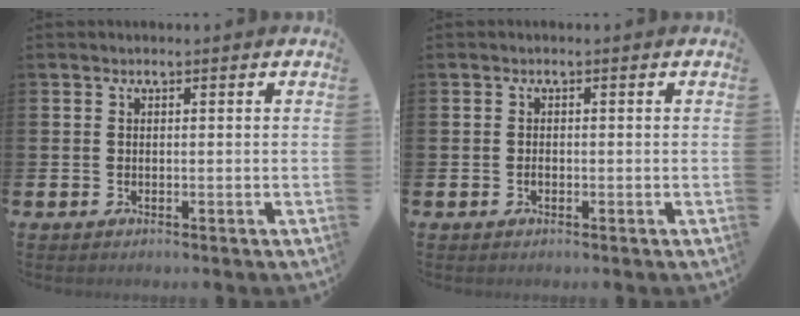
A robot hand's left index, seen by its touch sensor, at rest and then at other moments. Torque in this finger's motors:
{"motor_torque": [0.15, 0.05, 0.00, 0.00]}